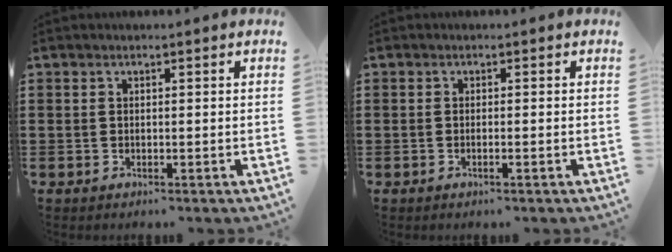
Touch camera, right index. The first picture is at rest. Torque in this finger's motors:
{"motor_torque": [-0.40, 0.42, -0.01, -0.01]}